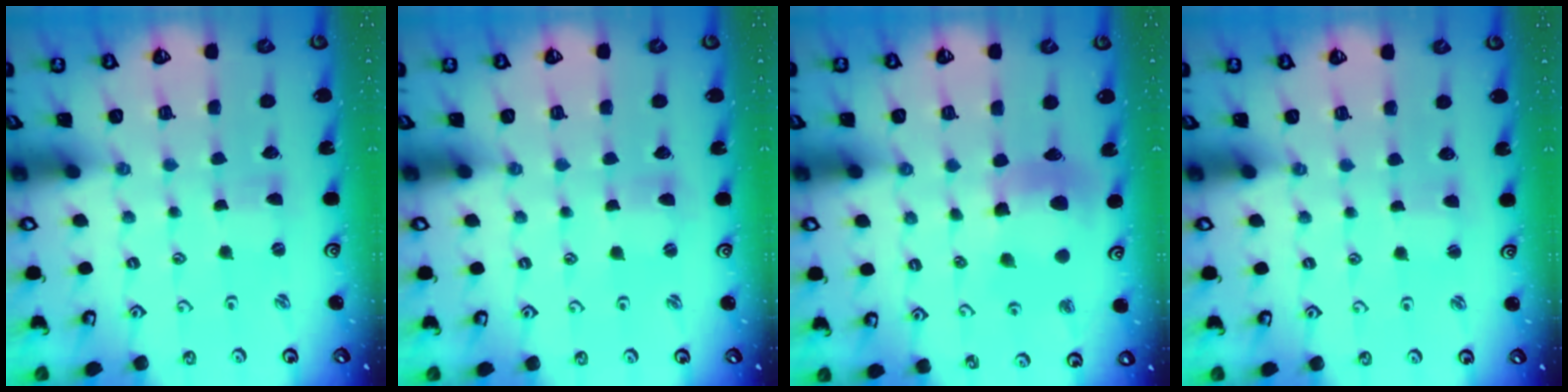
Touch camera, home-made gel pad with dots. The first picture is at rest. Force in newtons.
{"total": 1.1, "press": 1.0, "slide": 0.2}
{"total": 11.2, "press": 11.1, "slide": 1.5}
{"total": 1.9, "press": 1.8, "slide": 0.3}